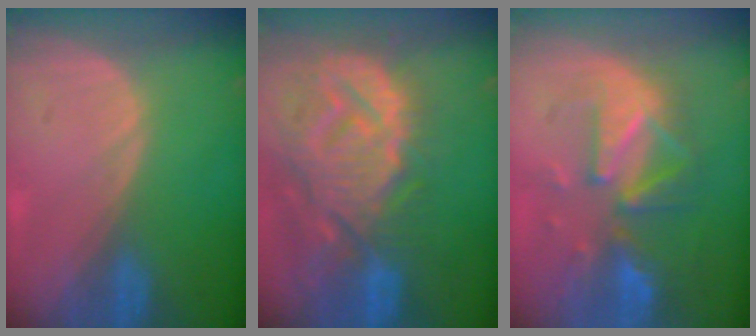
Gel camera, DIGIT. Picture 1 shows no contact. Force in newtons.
{"total": 14.4, "press": 12.4, "slide": 7.3}
{"total": 9.8, "press": 8.9, "slide": 4.2}